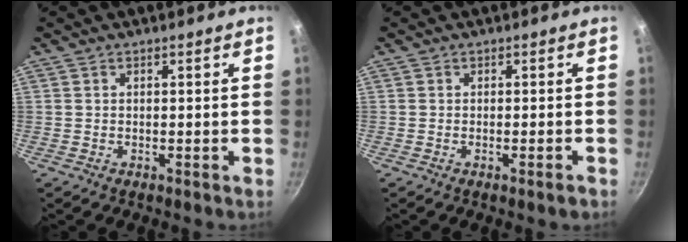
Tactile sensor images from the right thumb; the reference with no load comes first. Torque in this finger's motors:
{"motor_torque": [-0.20, -0.11, -0.11, -0.16, -0.06]}